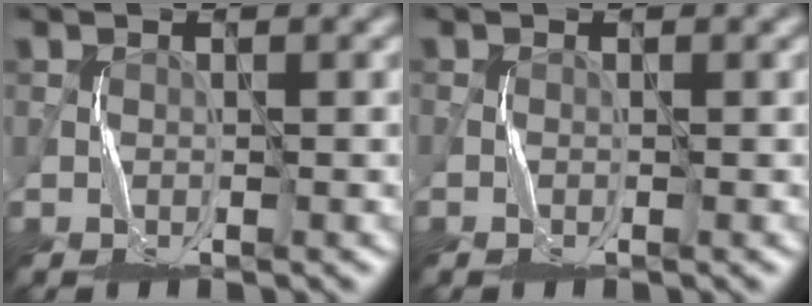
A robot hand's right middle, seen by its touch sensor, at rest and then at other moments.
{"total": 0.6, "force": [-0.5, 0.1, 0.2], "torque": [-0.006, -0.001, -0.011]}